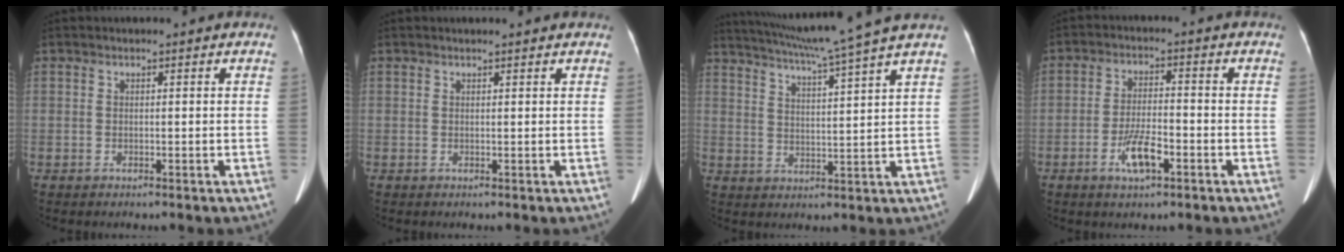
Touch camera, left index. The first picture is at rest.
{"total": 1.9, "force": [1.8, 0.0, 0.8], "torque": [-0.011, 0.014, 0.019]}
{"total": 13.5, "force": [11.4, -2.8, 6.7], "torque": [-0.119, -0.013, 0.166]}
{"total": 5.7, "force": [-2.8, 1.6, 4.7], "torque": [-0.096, 0.000, -0.051]}